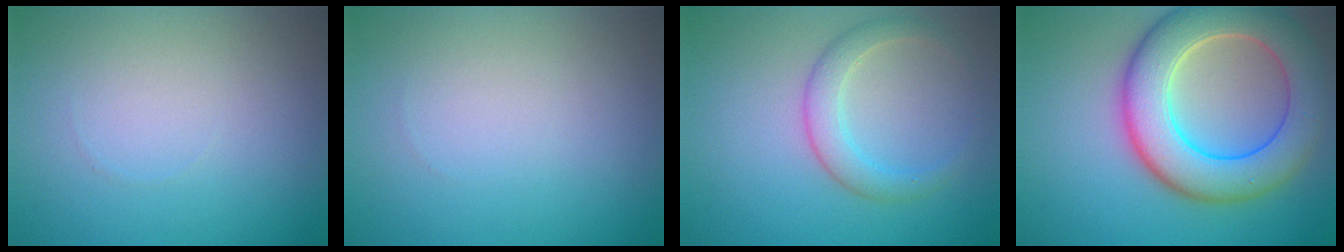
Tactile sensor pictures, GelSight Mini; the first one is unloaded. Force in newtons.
{"total": 0.0}
{"total": 2.7, "press": 2.7, "slide": 0.2}
{"total": 9.5, "press": 9.5, "slide": 0.7}